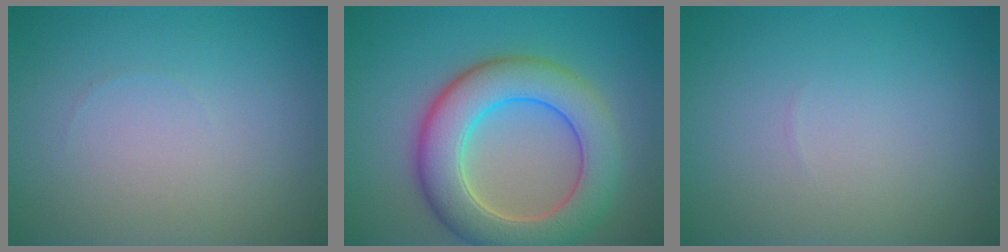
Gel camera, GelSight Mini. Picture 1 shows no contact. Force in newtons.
{"total": 8.4, "press": 8.3, "slide": 0.5}
{"total": 0.0}